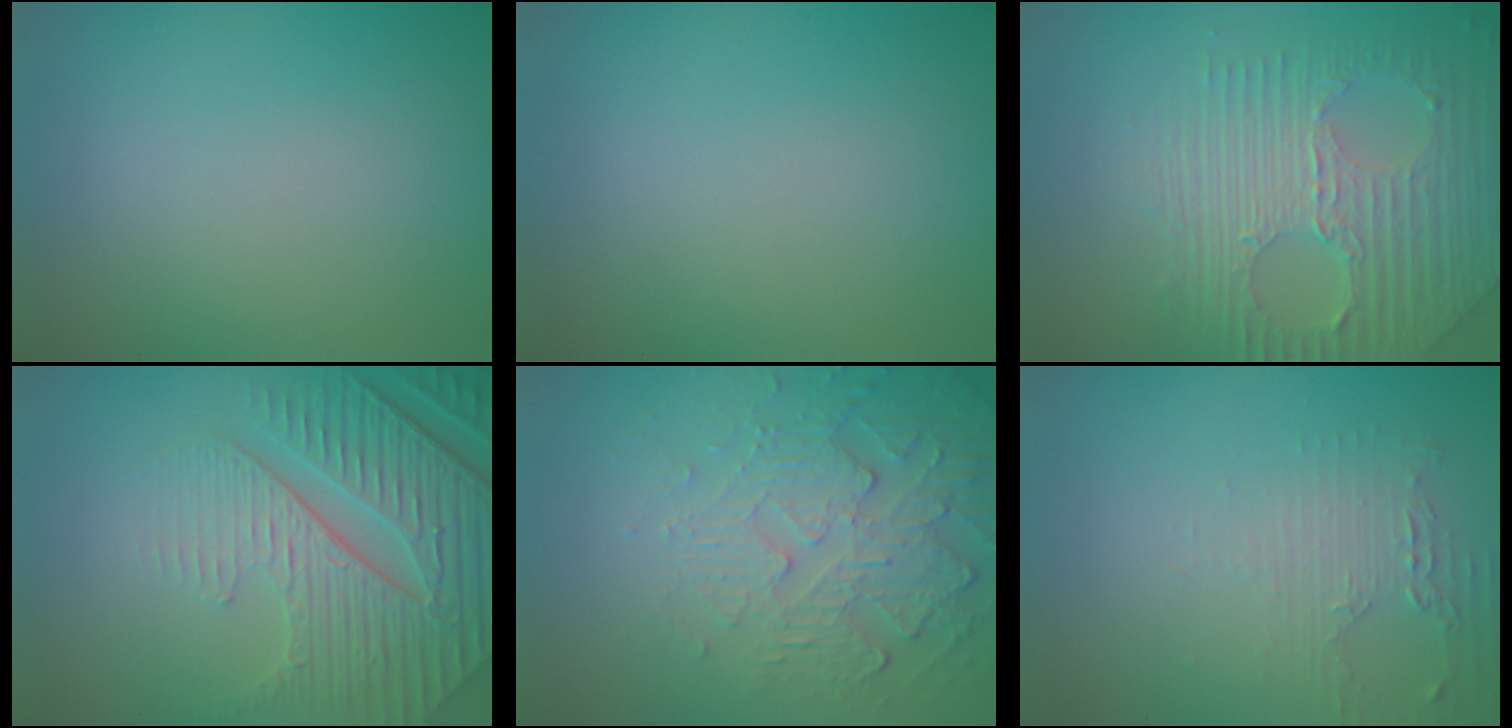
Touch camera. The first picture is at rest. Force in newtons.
{"total": 0.0}
{"total": 7.1, "press": 4.6, "slide": 5.4}
{"total": 7.9, "press": 5.8, "slide": 5.3}
{"total": 6.0, "press": 3.6, "slide": 4.7}
{"total": 1.7, "press": 1.7, "slide": 0.3}